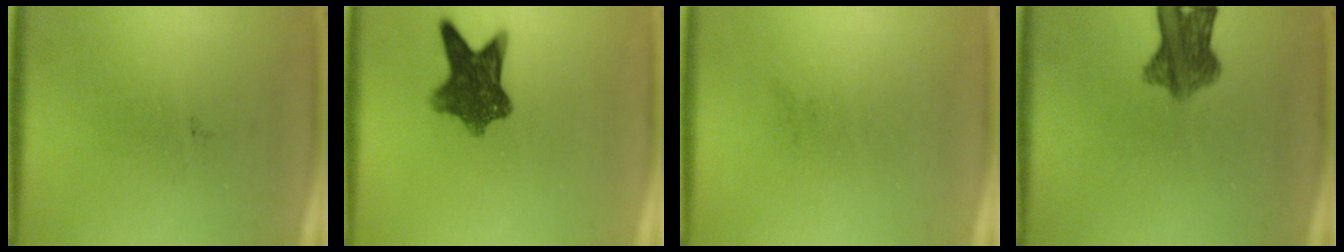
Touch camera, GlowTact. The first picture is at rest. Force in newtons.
{"total": 8.5}
{"total": 0.0}
{"total": 7.3}